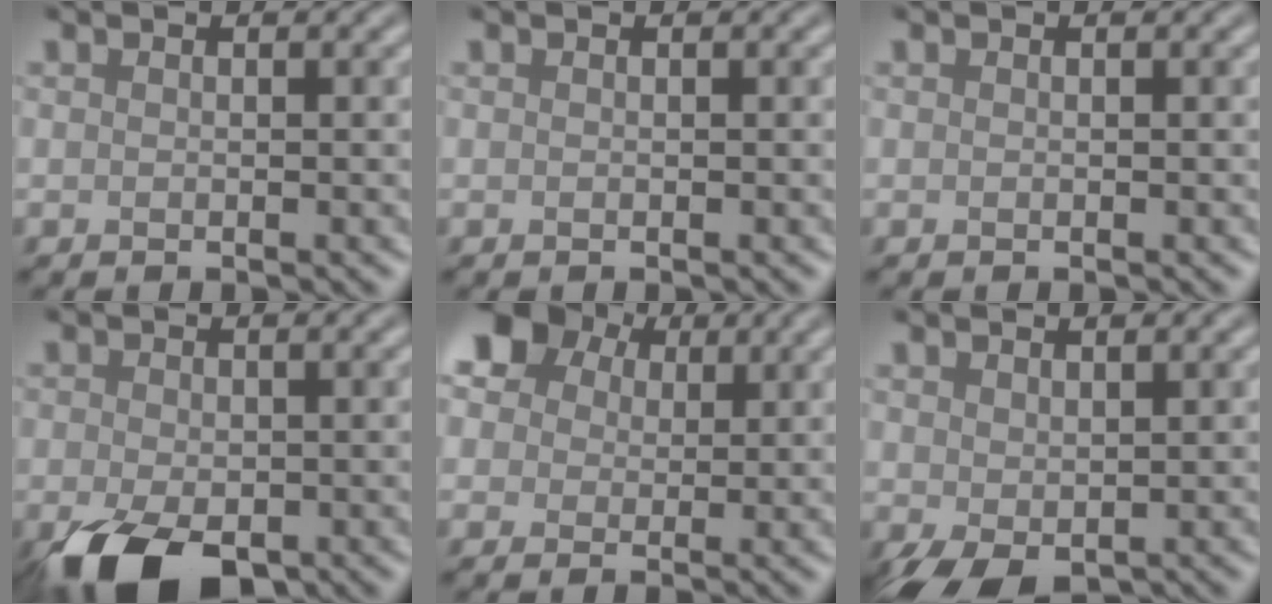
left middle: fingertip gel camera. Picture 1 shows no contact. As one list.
[{"total": 0.0}, {"total": 0.0}, {"total": 8.3, "force": [-4.1, 4.8, 5.5], "torque": [-0.112, -0.035, -0.058]}, {"total": 7.9, "force": [3.2, 6.2, 3.8], "torque": [-0.086, 0.030, 0.032]}, {"total": 3.1, "force": [-0.7, 1.9, 2.3], "torque": [-0.051, -0.007, -0.006]}]